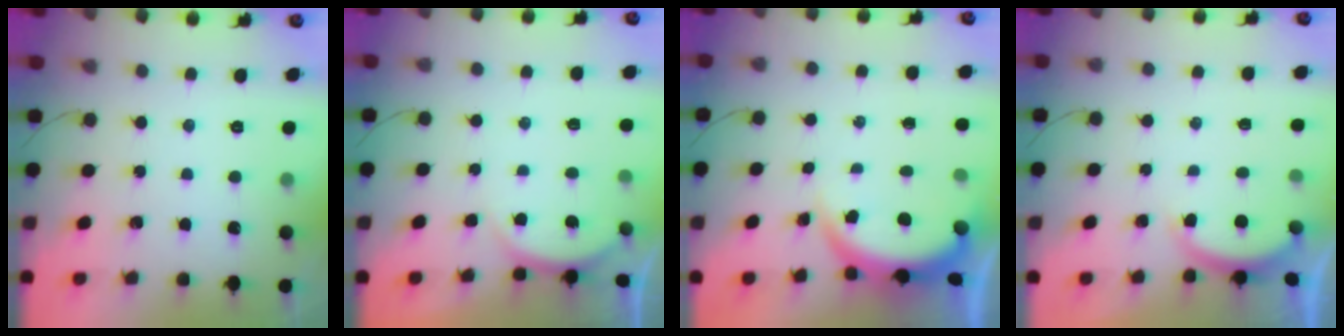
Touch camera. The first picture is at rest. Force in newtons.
{"total": 3.2, "press": 3.2, "slide": 0.7}
{"total": 3.9, "press": 3.8, "slide": 0.2}
{"total": 1.3, "press": 1.2, "slide": 0.5}